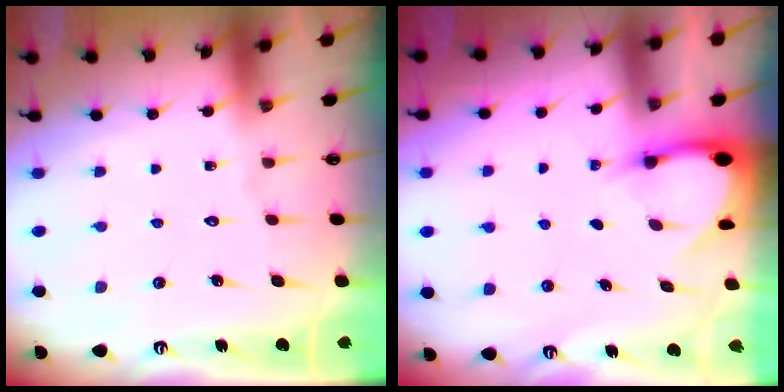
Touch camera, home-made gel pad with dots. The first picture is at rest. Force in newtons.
{"total": 3.3, "press": 3.3, "slide": 0.2}